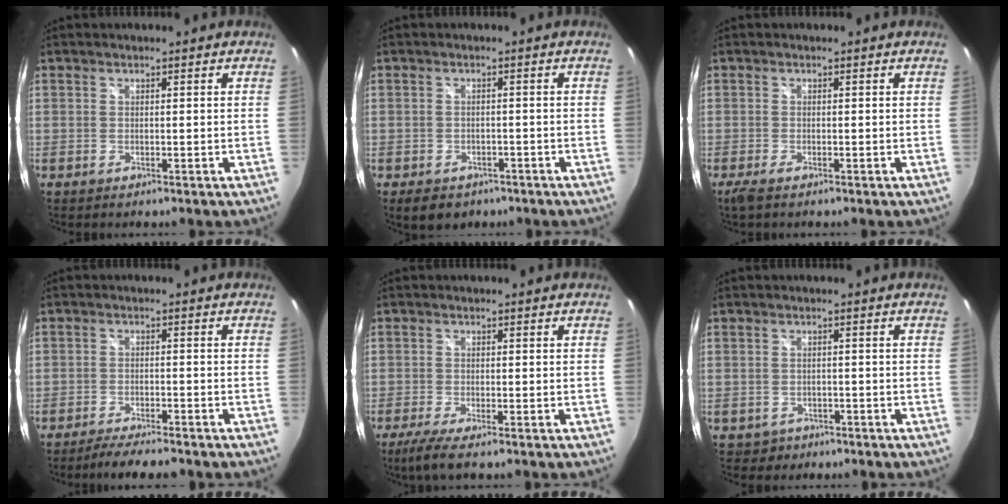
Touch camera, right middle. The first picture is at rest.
{"total": 5.3, "force": [-3.4, 3.6, 2.1], "torque": [-0.041, -0.007, -0.042]}
{"total": 2.2, "force": [-1.5, 0.3, 1.6], "torque": [-0.032, -0.010, -0.027]}
{"total": 5.5, "force": [-4.9, 0.6, 2.4], "torque": [-0.062, -0.005, -0.083]}
{"total": 4.1, "force": [-2.8, -0.2, 2.9], "torque": [-0.068, -0.017, -0.054]}
{"total": 2.8, "force": [-1.5, 2.4, 0.4], "torque": [-0.016, -0.001, -0.018]}